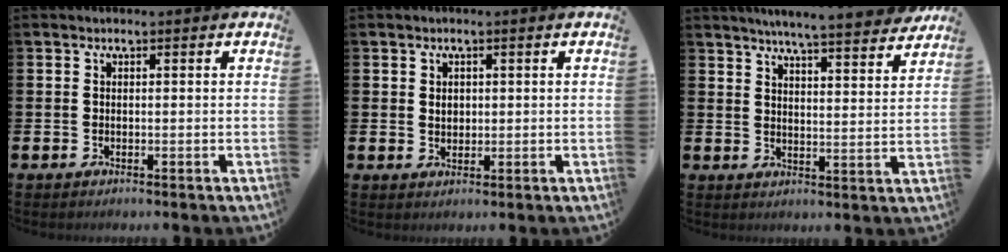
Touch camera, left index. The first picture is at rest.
{"total": 1.5, "force": [0.7, 1.2, 0.6], "torque": [0.007, 0.000, 0.009]}
{"total": 6.1, "force": [5.9, -0.4, 1.4], "torque": [-0.033, -0.044, 0.100]}